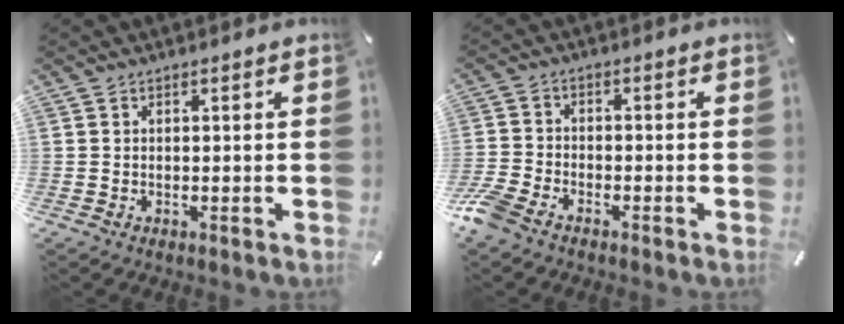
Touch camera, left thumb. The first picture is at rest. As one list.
[{"total": 4.9, "force": [-3.7, 2.1, 2.4], "torque": [-0.068, 0.008, -0.075]}]